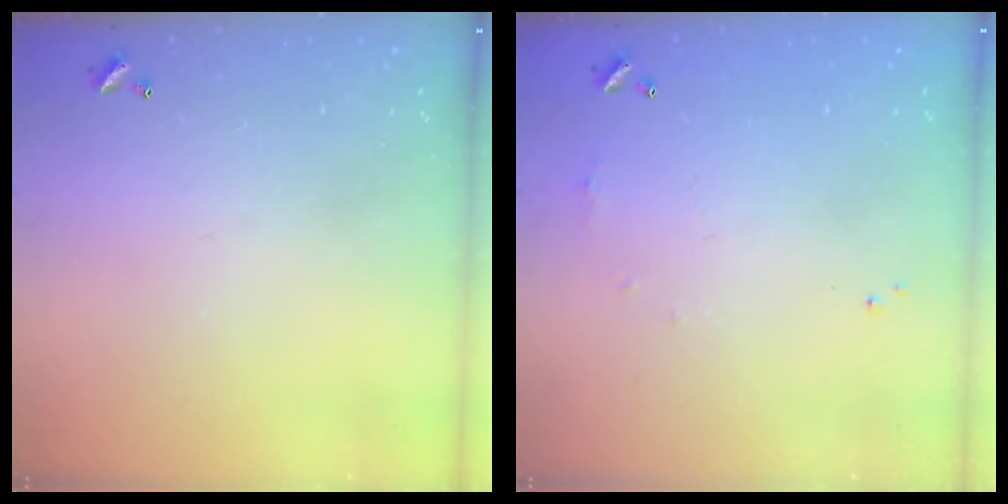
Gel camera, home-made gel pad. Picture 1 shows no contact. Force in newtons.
{"total": 4.7, "press": 4.7, "slide": 0.7}